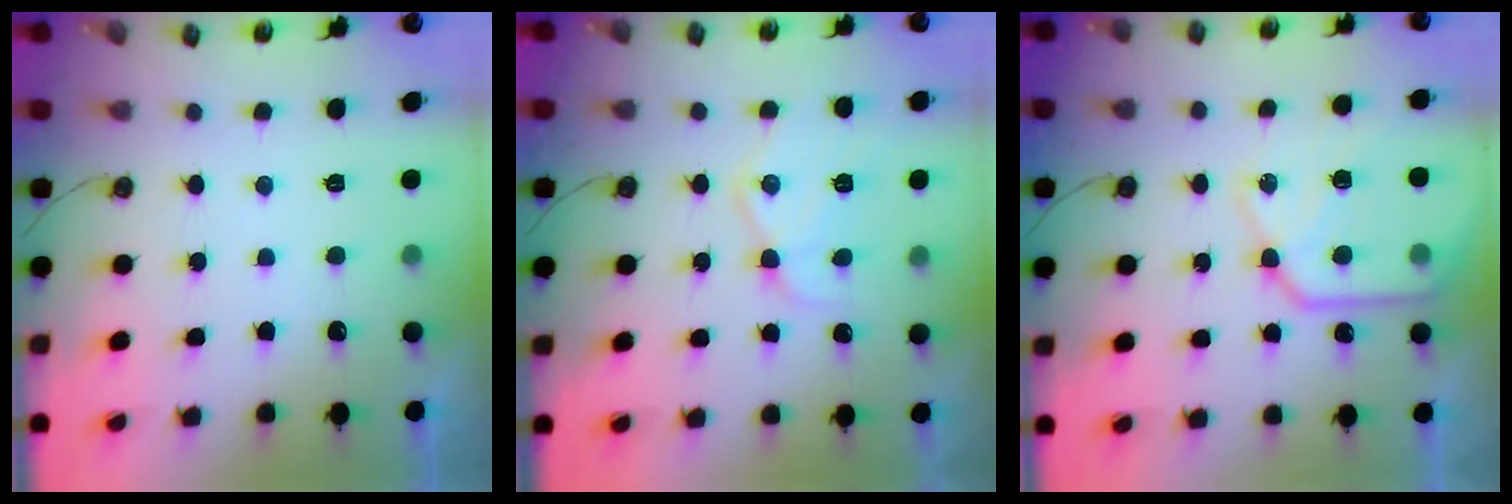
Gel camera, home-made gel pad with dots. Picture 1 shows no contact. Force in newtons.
{"total": 12.8, "press": 12.8, "slide": 1.0}
{"total": 17.5, "press": 17.5, "slide": 1.5}